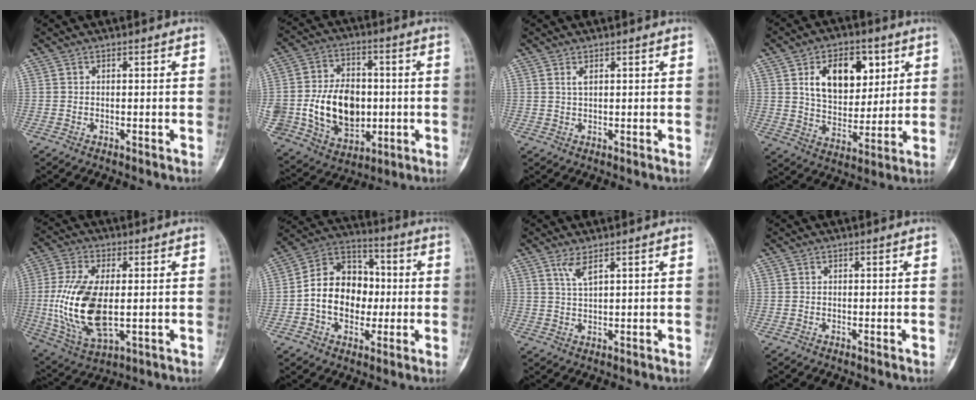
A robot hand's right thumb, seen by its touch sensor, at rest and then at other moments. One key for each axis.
{"total": 19.2, "fx": -1.4, "fy": 14.1, "fz": 13.0, "tx": -0.215, "ty": 0.010, "tz": -0.002}
{"total": 1.2, "fx": 0.7, "fy": 0.5, "fz": 1.0, "tx": -0.021, "ty": 0.001, "tz": 0.016}
{"total": 14.8, "fx": 5.4, "fy": 9.4, "fz": 10.1, "tx": -0.113, "ty": -0.021, "tz": 0.098}
{"total": 16.7, "fx": -0.6, "fy": 8.2, "fz": 14.6, "tx": -0.302, "ty": -0.010, "tz": 0.000}
{"total": 14.6, "fx": -1.0, "fy": 11.1, "fz": 9.5, "tx": -0.113, "ty": 0.037, "tz": -0.024}
{"total": 2.9, "fx": 1.7, "fy": 0.5, "fz": 2.3, "tx": -0.054, "ty": -0.011, "tz": 0.041}
{"total": 0.0}